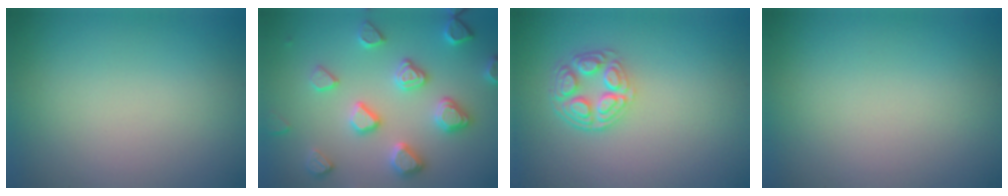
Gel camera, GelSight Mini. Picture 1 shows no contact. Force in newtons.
{"total": 4.6, "press": 4.4, "slide": 1.3}
{"total": 4.2, "press": 3.2, "slide": 2.7}
{"total": 0.0}